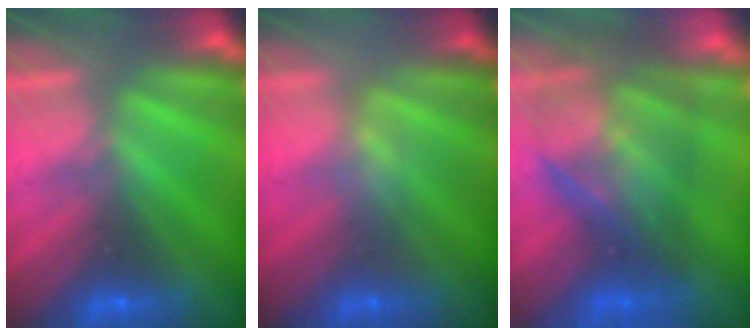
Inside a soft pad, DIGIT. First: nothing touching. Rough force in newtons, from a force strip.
{"total": 2.4}
{"total": 7.5}